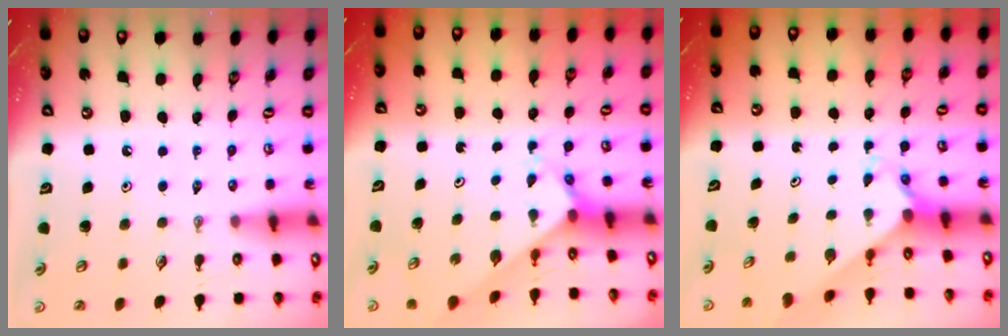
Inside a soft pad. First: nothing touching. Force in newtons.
{"total": 2.7, "press": 2.7, "slide": 0.1}
{"total": 2.4, "press": 2.3, "slide": 0.2}